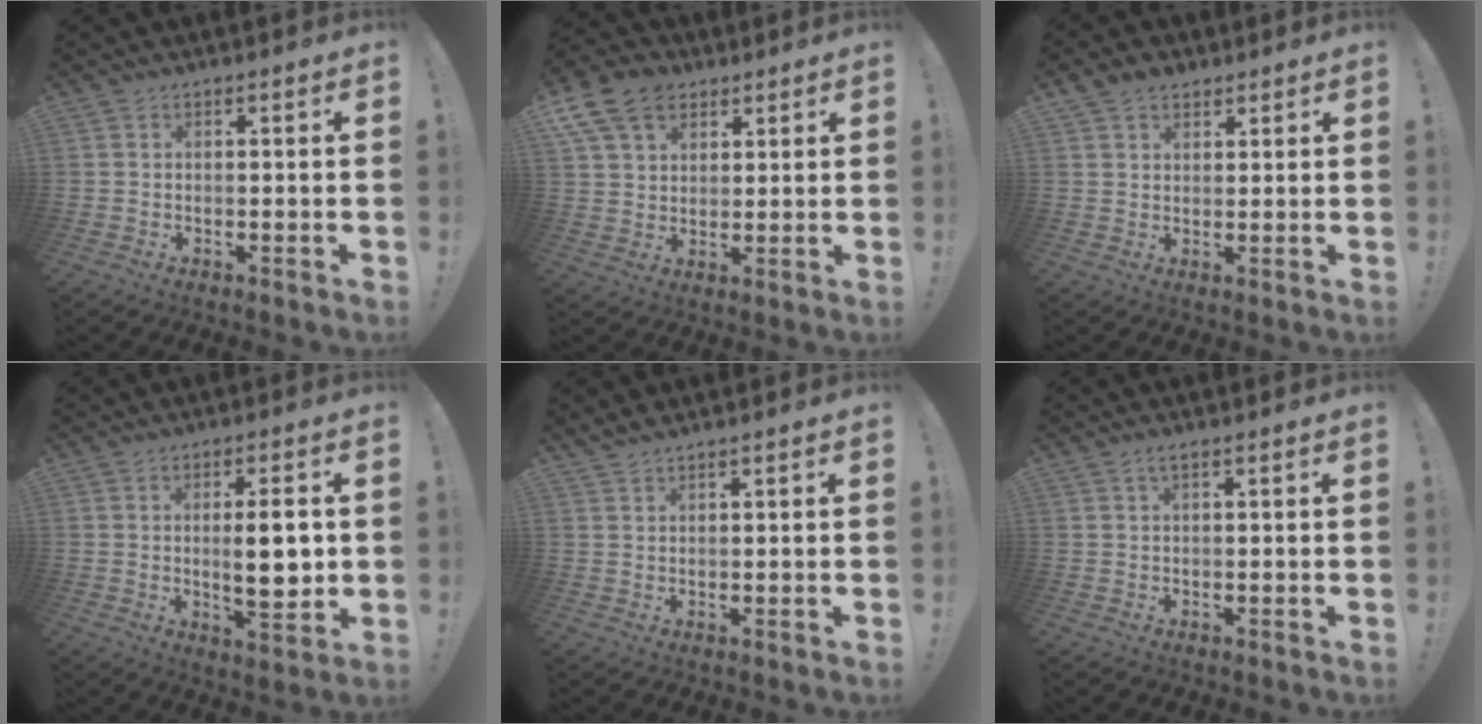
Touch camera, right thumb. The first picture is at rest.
{"total": 13.3, "force": [6.9, 9.4, 6.5], "torque": [-0.108, -0.024, 0.138]}
{"total": 4.7, "force": [3.1, 3.2, 1.5], "torque": [-0.025, -0.010, 0.058]}
{"total": 10.4, "force": [0.3, 2.9, 9.9], "torque": [-0.140, -0.011, 0.000]}
{"total": 1.7, "force": [1.6, 0.0, 0.6], "torque": [-0.014, -0.007, 0.030]}
{"total": 1.4, "force": [0.6, 0.2, 1.3], "torque": [-0.031, 0.003, 0.012]}